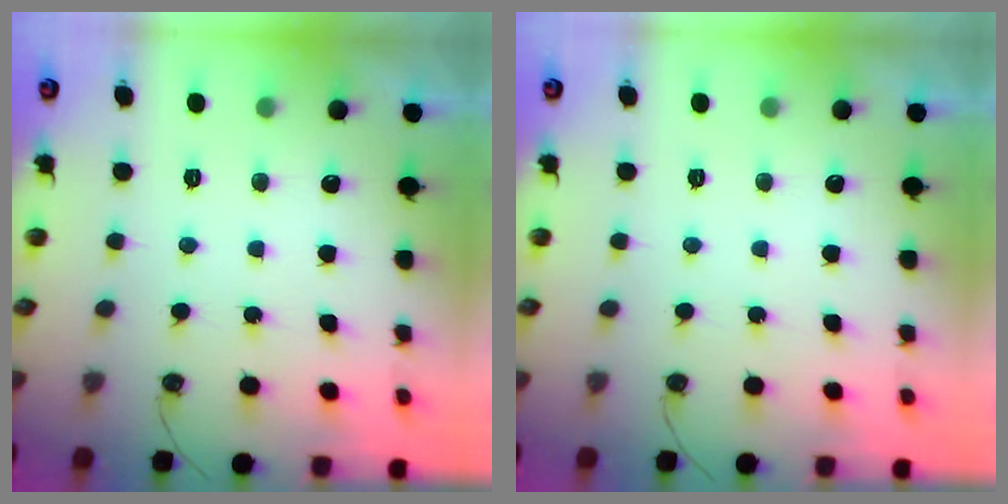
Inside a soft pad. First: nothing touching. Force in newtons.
{"total": 0.0}